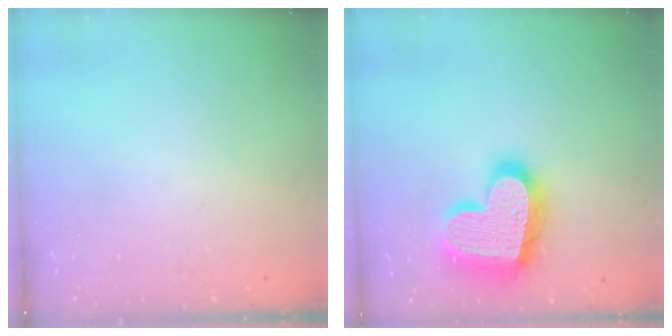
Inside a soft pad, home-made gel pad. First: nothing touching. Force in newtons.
{"total": 21.7, "press": 21.6, "slide": 1.5}